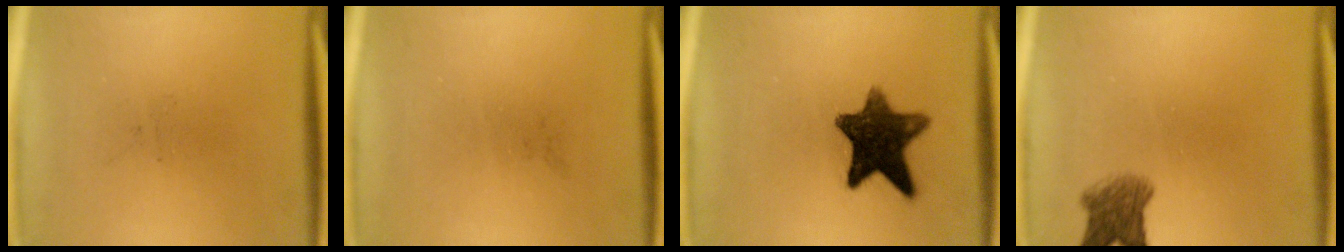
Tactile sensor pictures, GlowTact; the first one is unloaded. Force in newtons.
{"total": 0.0}
{"total": 11.4}
{"total": 4.5}